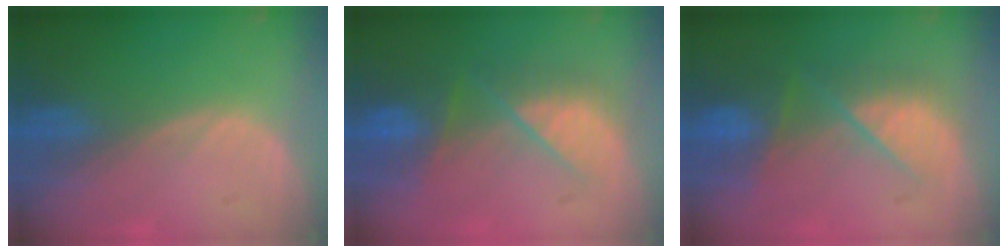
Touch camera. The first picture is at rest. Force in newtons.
{"total": 8.1, "press": 7.3, "slide": 3.3}
{"total": 8.5, "press": 7.5, "slide": 4.1}